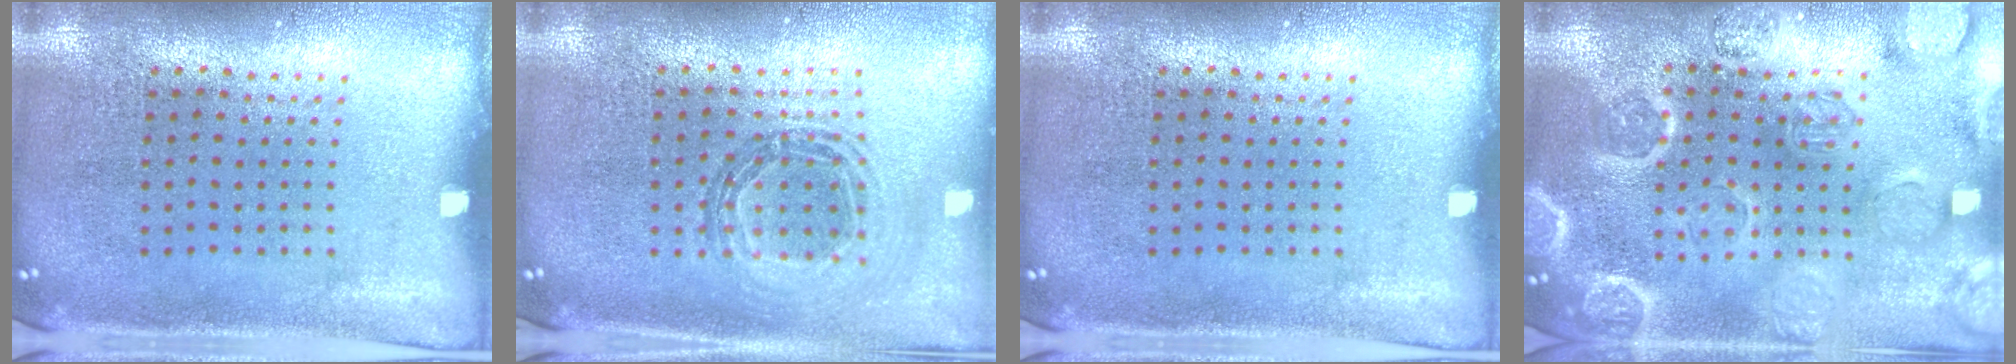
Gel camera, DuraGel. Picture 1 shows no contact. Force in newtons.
{"total": 0.9, "press": 0.9, "slide": 0.0}
{"total": 0.0}
{"total": 3.4, "press": 3.3, "slide": 0.8}